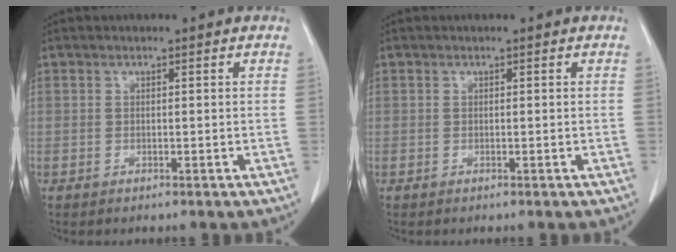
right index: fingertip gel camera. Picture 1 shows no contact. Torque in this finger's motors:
{"motor_torque": [0.04, 0.03, 0.00, 0.00]}